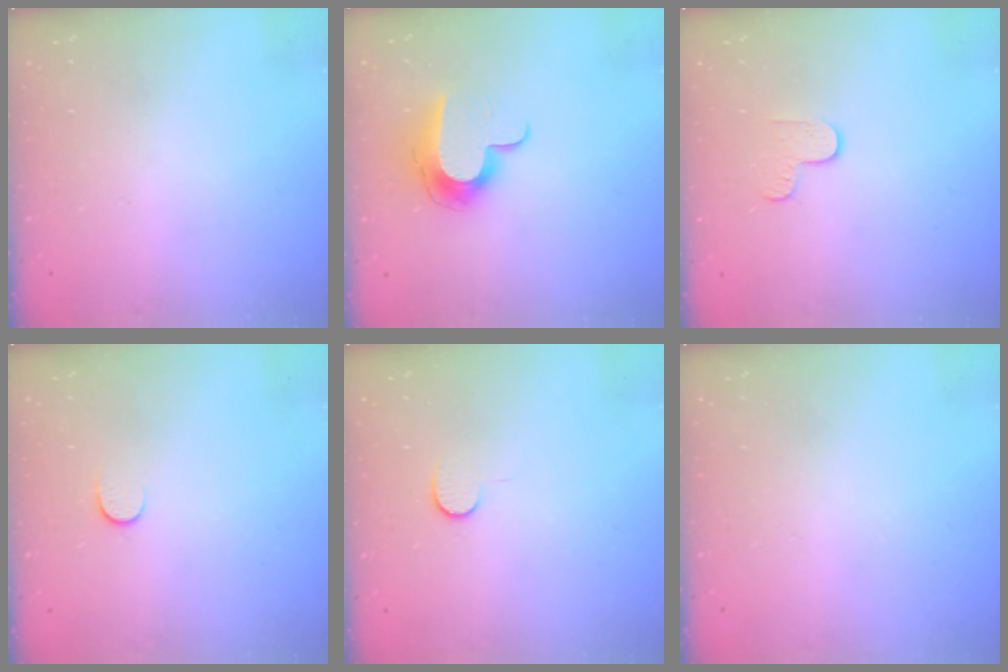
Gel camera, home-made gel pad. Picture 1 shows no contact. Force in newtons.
{"total": 11.5, "press": 11.5, "slide": 0.7}
{"total": 5.5, "press": 5.5, "slide": 0.5}
{"total": 4.4, "press": 4.3, "slide": 0.7}
{"total": 6.0, "press": 6.0, "slide": 0.5}
{"total": 0.0}